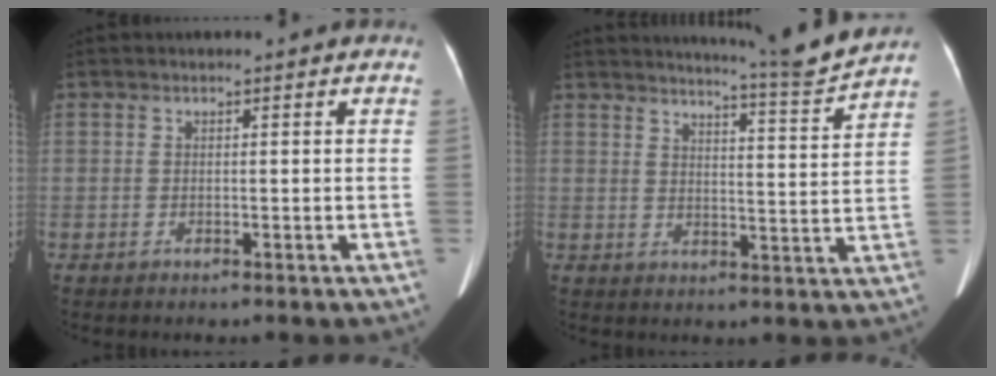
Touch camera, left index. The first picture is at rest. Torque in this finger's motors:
{"motor_torque": [0.48, -0.95, -0.01, 0.05]}